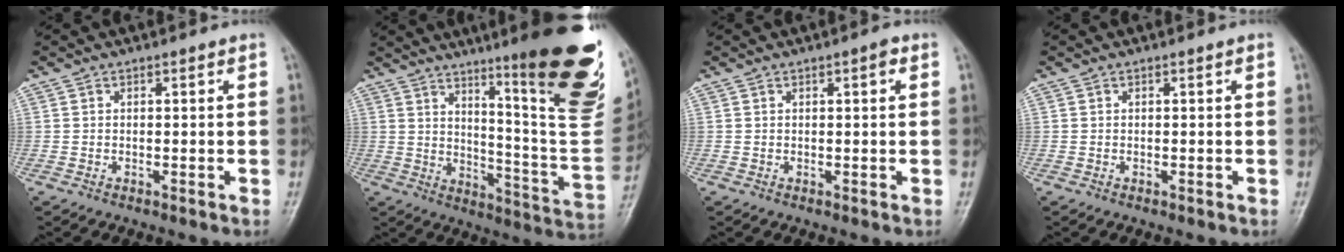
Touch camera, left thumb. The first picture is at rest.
{"total": 25.8, "force": [14.4, 3.7, 21.1], "torque": [-0.249, -0.079, 0.212]}
{"total": 1.6, "force": [0.6, 0.4, 1.3], "torque": [-0.018, 0.001, 0.007]}
{"total": 0.0}